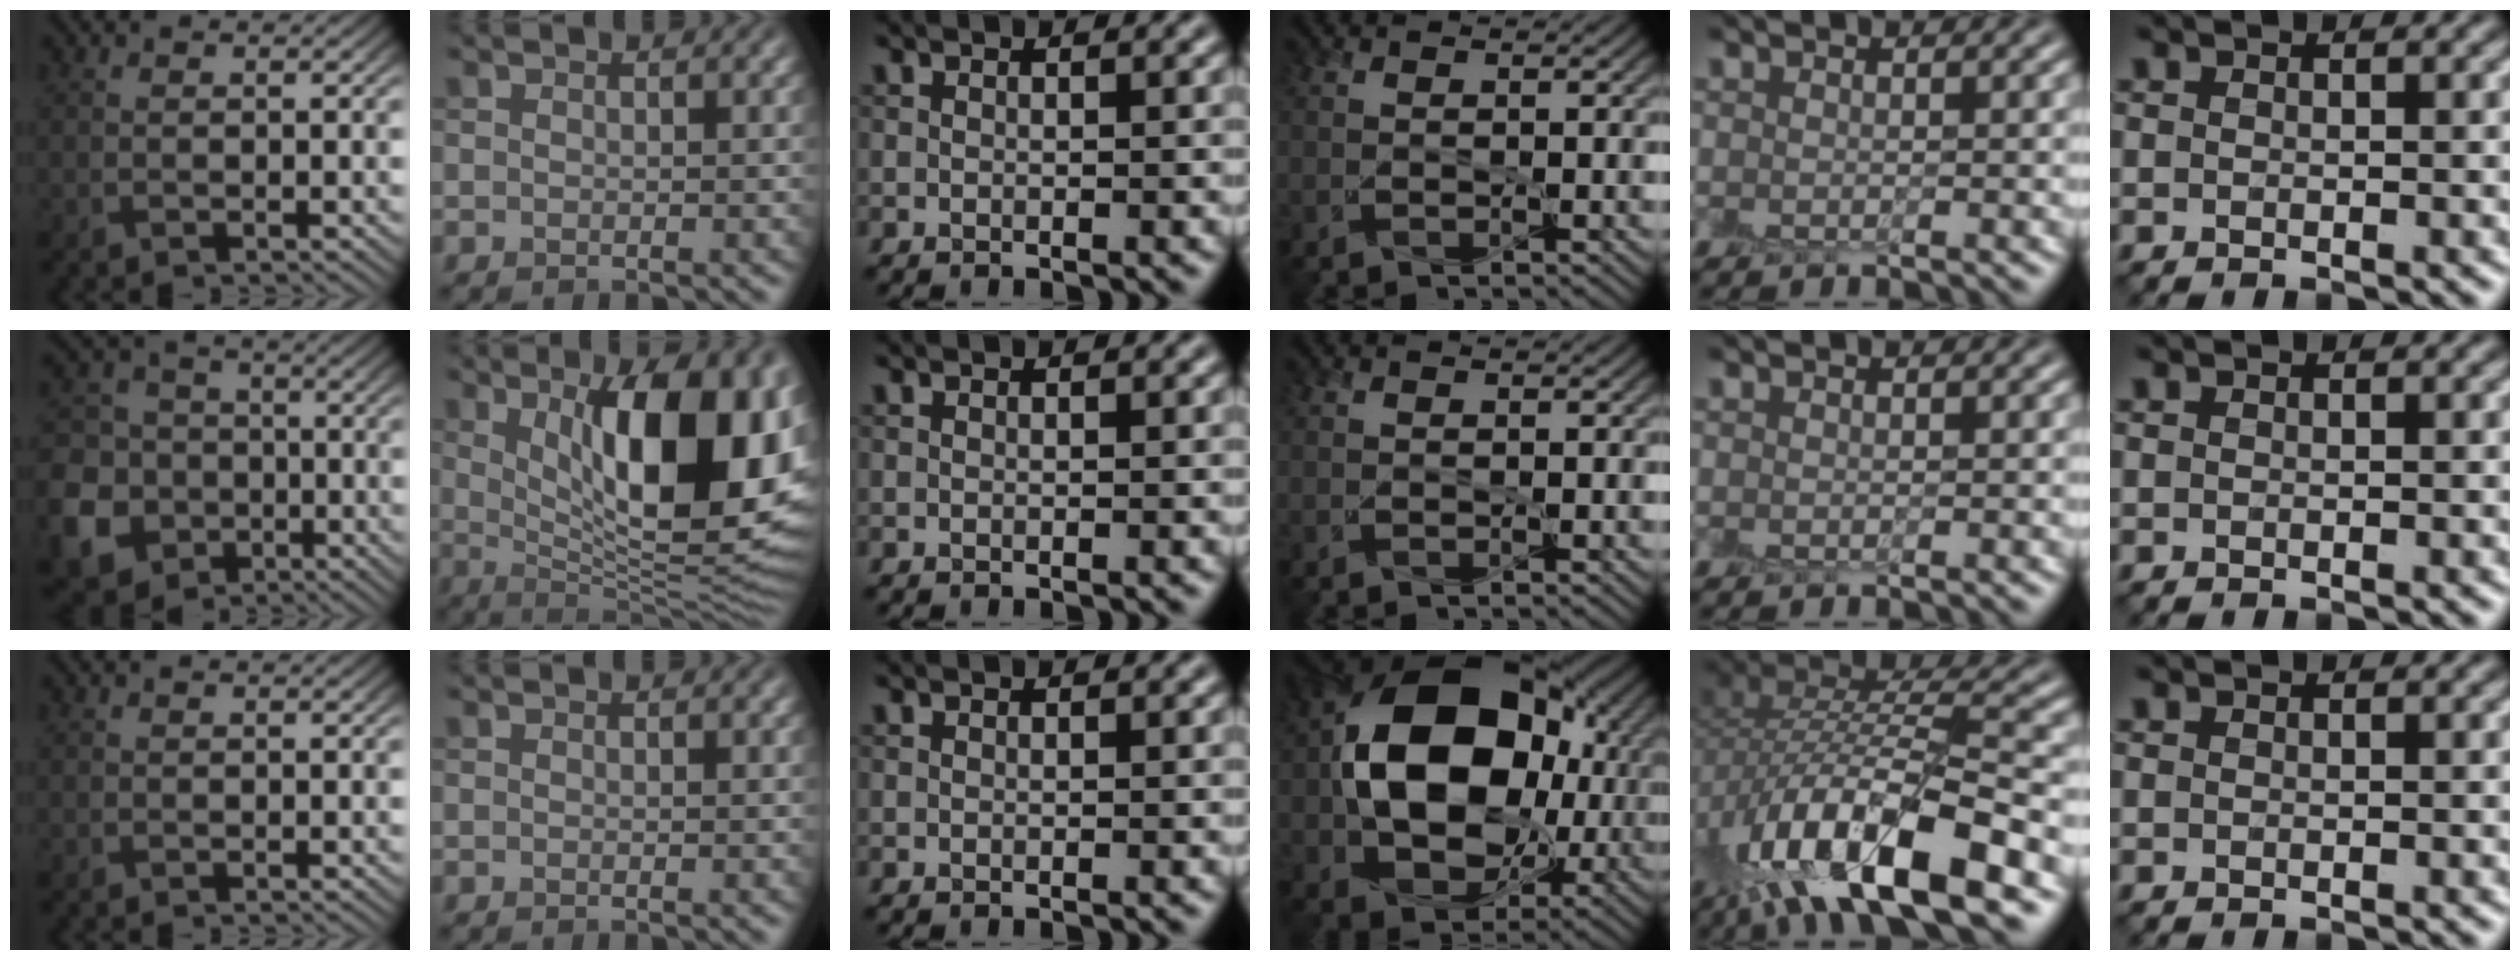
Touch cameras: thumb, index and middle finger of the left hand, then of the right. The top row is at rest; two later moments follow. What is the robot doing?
{"motion": "peel", "object": "postage stamp"}